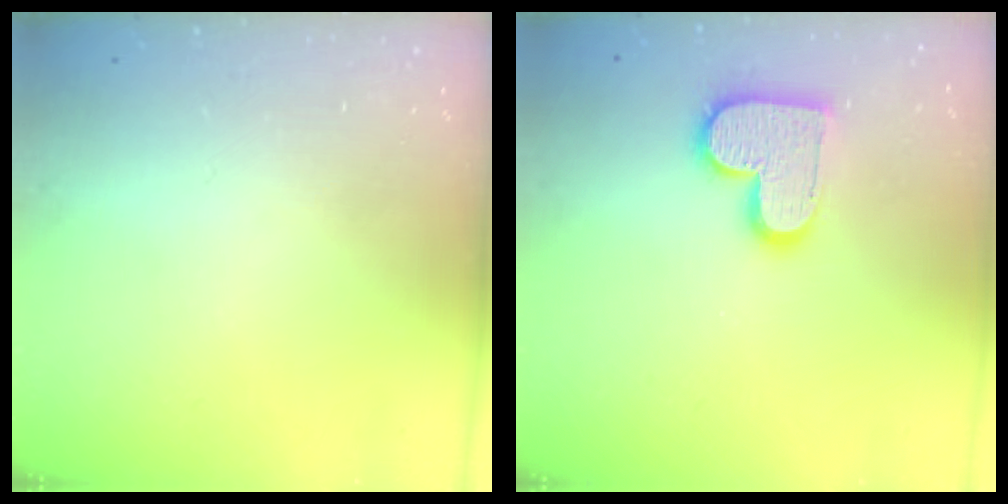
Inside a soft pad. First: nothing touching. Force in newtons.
{"total": 13.5, "press": 13.5, "slide": 0.8}